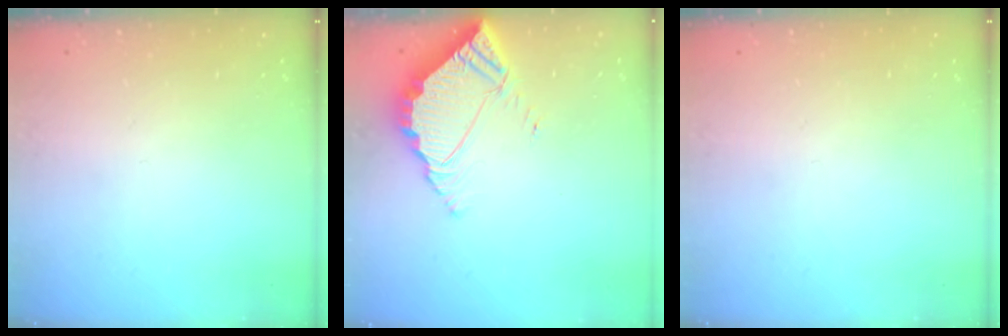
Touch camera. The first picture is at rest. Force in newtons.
{"total": 6.0, "press": 6.0, "slide": 0.3}
{"total": 0.0}